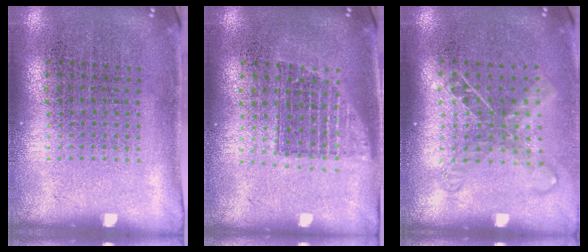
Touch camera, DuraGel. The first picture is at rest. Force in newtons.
{"total": 1.4, "press": 1.1, "slide": 0.8}
{"total": 1.5, "press": 1.2, "slide": 1.0}